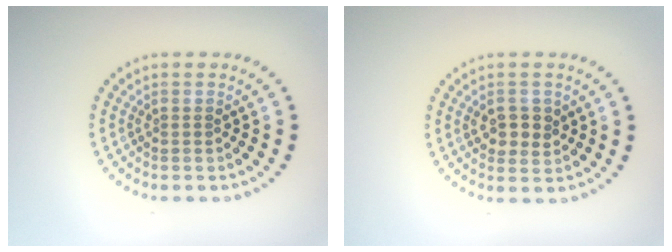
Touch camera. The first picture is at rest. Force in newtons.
{"total": 2.5, "press": 2.4, "slide": 0.6}